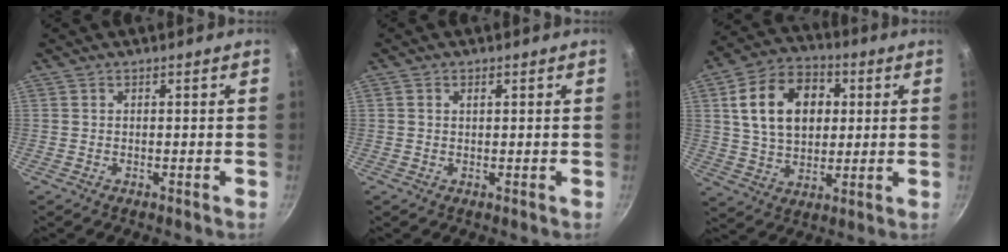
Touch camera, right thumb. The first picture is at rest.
{"total": 1.1, "force": [0.4, 0.7, 0.7], "torque": [-0.007, 0.004, 0.006]}
{"total": 16.8, "force": [3.7, 11.8, 11.4], "torque": [-0.166, 0.009, 0.057]}